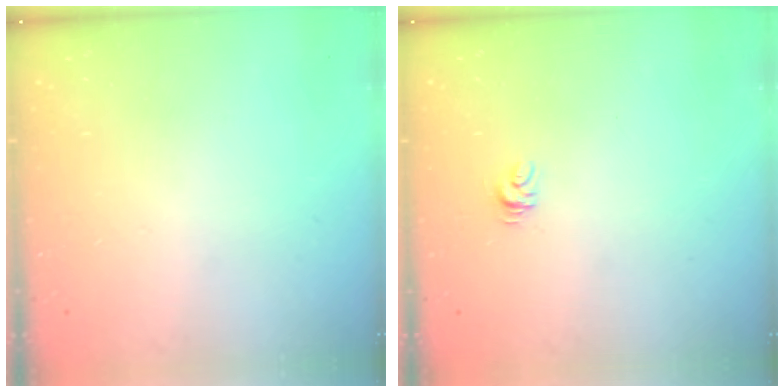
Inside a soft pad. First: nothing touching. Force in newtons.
{"total": 4.6, "press": 4.6, "slide": 0.1}